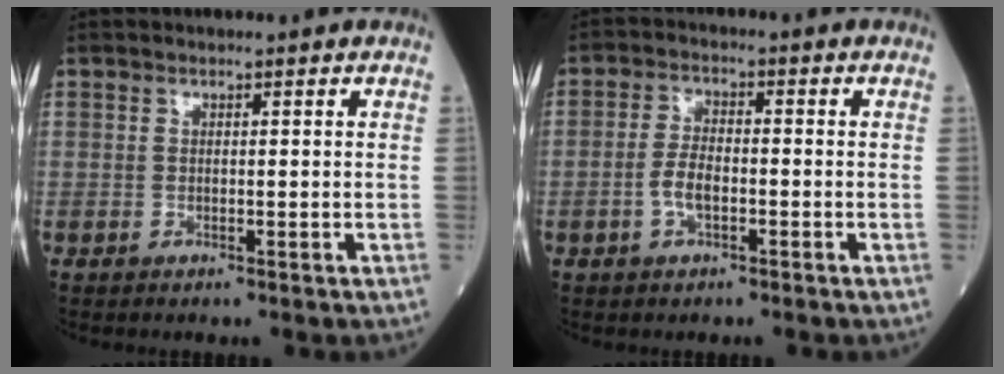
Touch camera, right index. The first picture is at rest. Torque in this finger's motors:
{"motor_torque": [0.78, -0.27, 0.46, 0.05]}